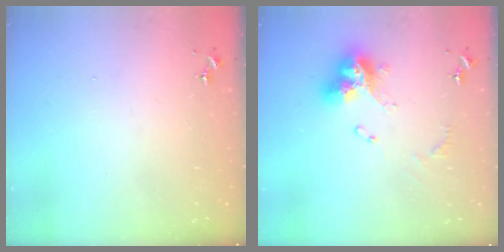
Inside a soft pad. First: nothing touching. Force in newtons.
{"total": 13.2, "press": 13.1, "slide": 1.2}